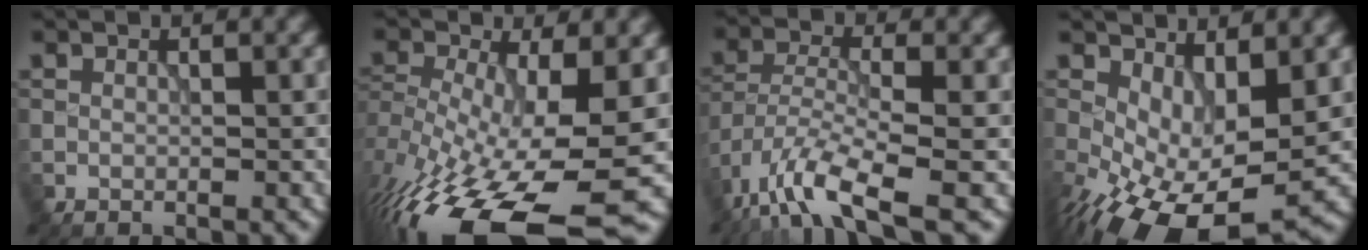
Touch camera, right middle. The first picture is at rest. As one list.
[{"total": 16.6, "force": [-7.5, 6.8, 13.1], "torque": [-0.283, -0.024, -0.116]}, {"total": 7.4, "force": [-4.9, 1.9, 5.2], "torque": [-0.100, -0.005, -0.102]}, {"total": 9.7, "force": [-2.1, 4.8, 8.2], "torque": [-0.153, -0.016, -0.023]}]